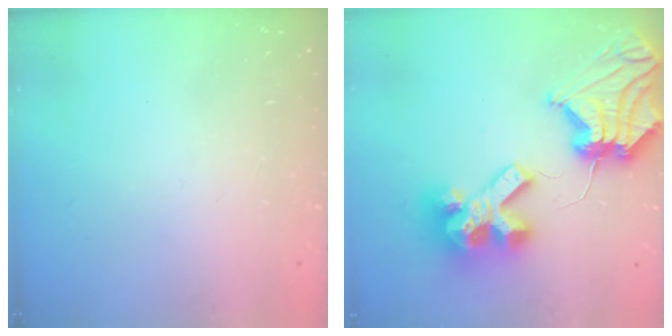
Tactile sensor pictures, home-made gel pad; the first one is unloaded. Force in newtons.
{"total": 19.4, "press": 19.2, "slide": 2.5}